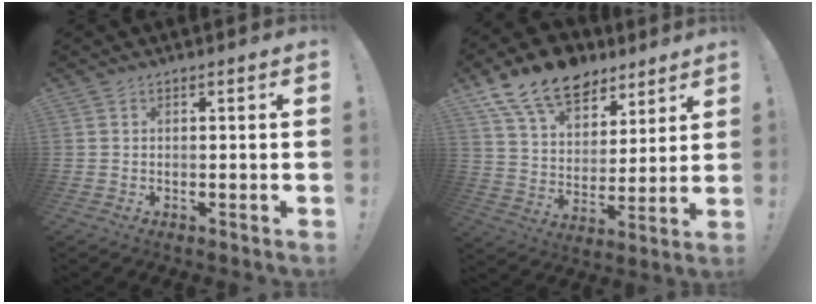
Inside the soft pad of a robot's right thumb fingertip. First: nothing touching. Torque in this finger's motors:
{"motor_torque": [0.29, 1.37, 0.32, 0.11, 0.45]}